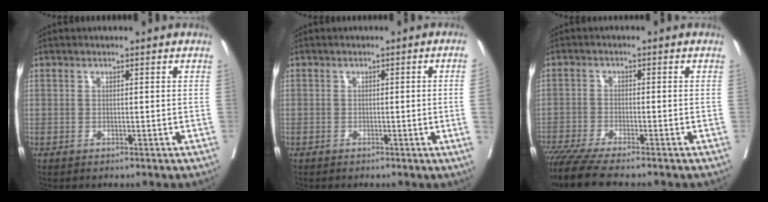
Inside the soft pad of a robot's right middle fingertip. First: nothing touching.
{"total": 2.5, "force": [-0.4, -0.8, 2.3], "torque": [-0.028, -0.002, -0.004]}
{"total": 8.4, "force": [-7.1, 0.0, 4.4], "torque": [-0.066, -0.023, -0.123]}